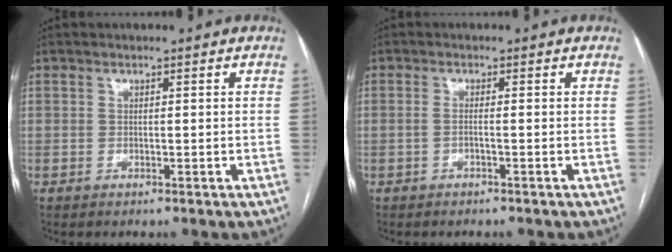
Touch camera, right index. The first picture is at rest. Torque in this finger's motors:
{"motor_torque": [0.12, 0.00, 0.00, -0.01]}